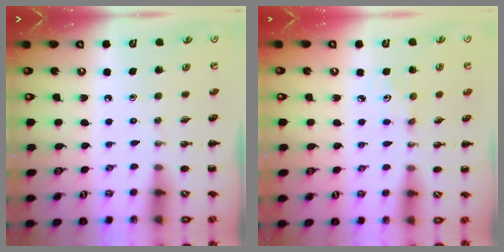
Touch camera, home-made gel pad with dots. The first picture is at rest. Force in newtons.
{"total": 2.8, "press": 2.7, "slide": 0.8}